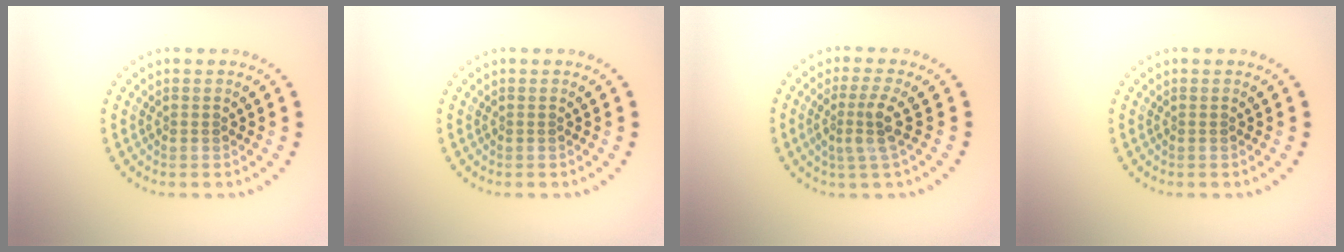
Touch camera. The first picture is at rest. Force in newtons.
{"total": 0.0}
{"total": 2.7, "press": 2.0, "slide": 1.8}
{"total": 0.0}